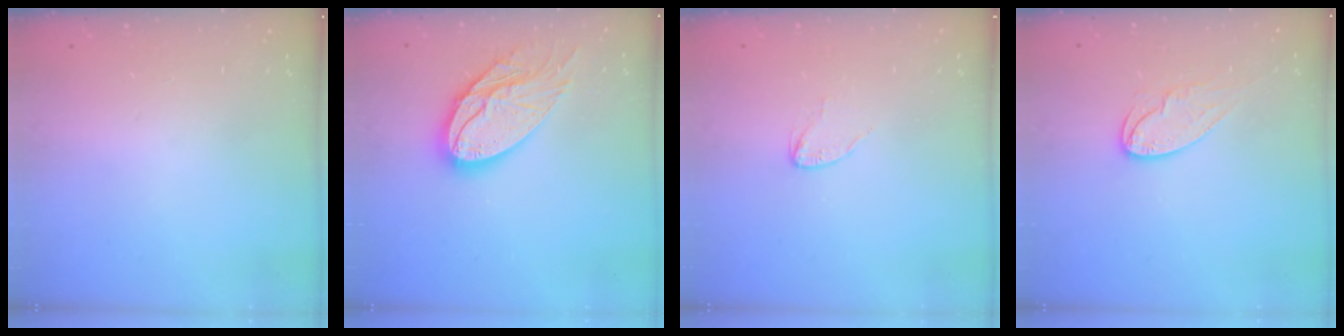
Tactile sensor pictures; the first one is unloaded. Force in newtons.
{"total": 17.6, "press": 17.6, "slide": 1.3}
{"total": 2.3, "press": 2.3, "slide": 0.2}
{"total": 8.4, "press": 8.4, "slide": 0.5}